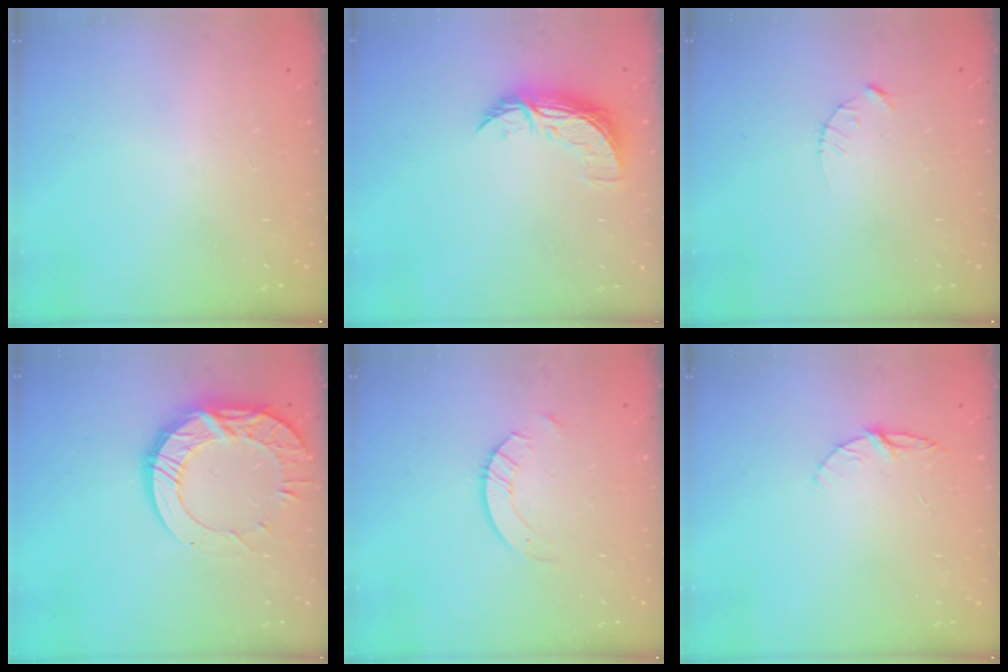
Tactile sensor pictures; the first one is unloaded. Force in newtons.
{"total": 8.6, "press": 8.6, "slide": 0.1}
{"total": 2.1, "press": 2.1, "slide": 0.3}
{"total": 15.6, "press": 15.6, "slide": 1.1}
{"total": 4.9, "press": 4.9, "slide": 0.5}
{"total": 6.0, "press": 6.0, "slide": 0.6}